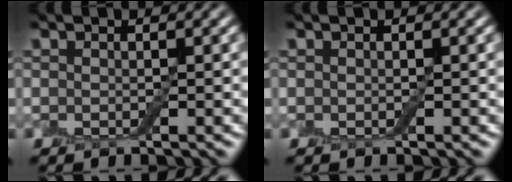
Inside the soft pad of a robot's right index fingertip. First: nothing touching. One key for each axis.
{"total": 0.0}